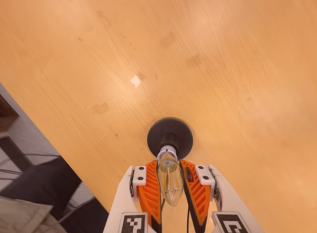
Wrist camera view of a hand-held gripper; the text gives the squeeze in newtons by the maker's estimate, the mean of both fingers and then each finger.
{"total": 15.2, "left": 14.2, "right": 16.1}